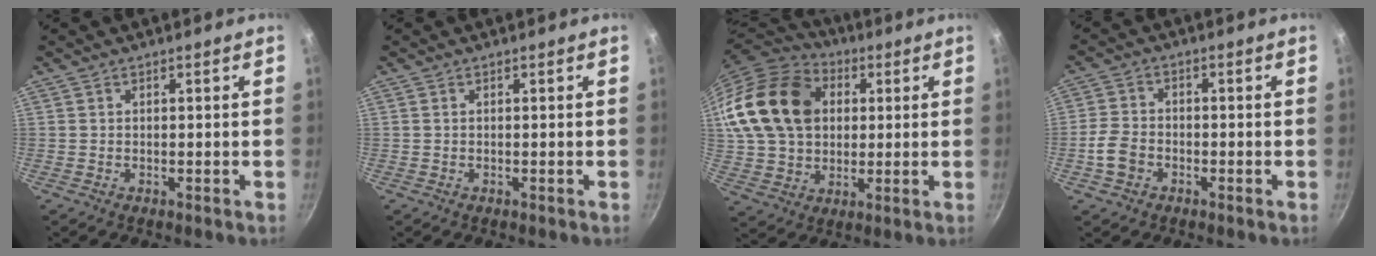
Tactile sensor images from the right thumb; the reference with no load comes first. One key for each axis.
{"total": 0.0}
{"total": 22.4, "fx": 5.4, "fy": 16.8, "fz": 13.8, "tx": -0.251, "ty": 0.019, "tz": 0.099}
{"total": 5.0, "fx": -2.1, "fy": 3.6, "fz": 2.7, "tx": -0.052, "ty": 0.021, "tz": -0.046}